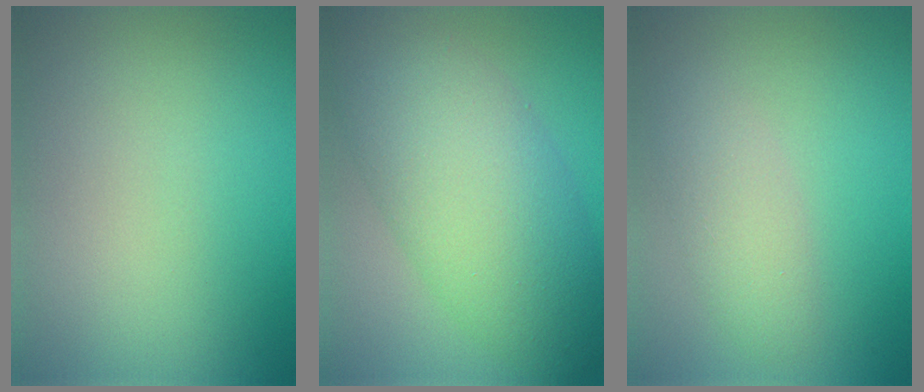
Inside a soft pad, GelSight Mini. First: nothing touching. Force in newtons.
{"total": 9.8, "press": 9.8, "slide": 0.4}
{"total": 2.6, "press": 2.6, "slide": 0.1}